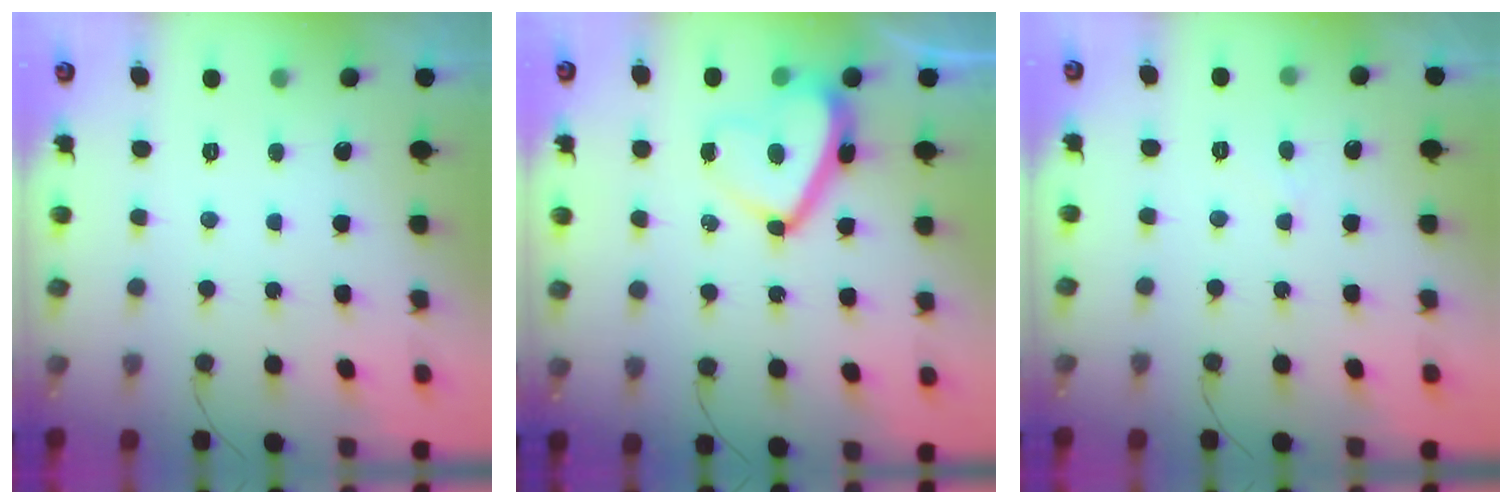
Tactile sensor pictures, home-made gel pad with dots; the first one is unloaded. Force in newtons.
{"total": 12.1, "press": 11.9, "slide": 1.9}
{"total": 2.3, "press": 2.3, "slide": 0.3}